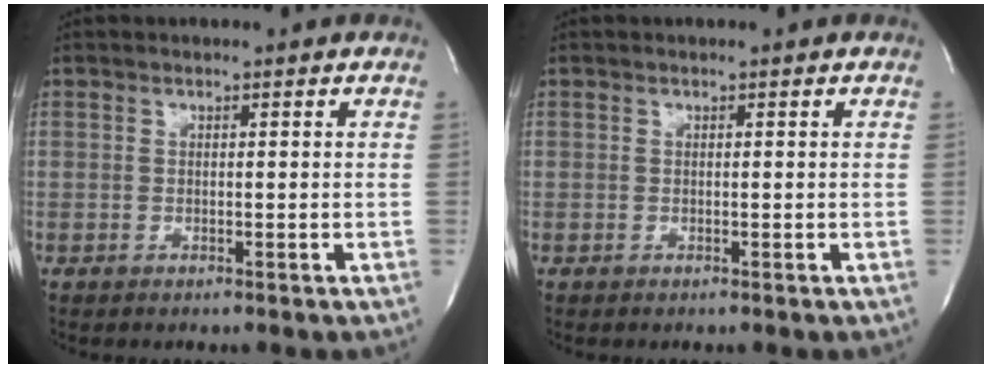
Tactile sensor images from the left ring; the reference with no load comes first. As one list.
[{"total": 0.0}]